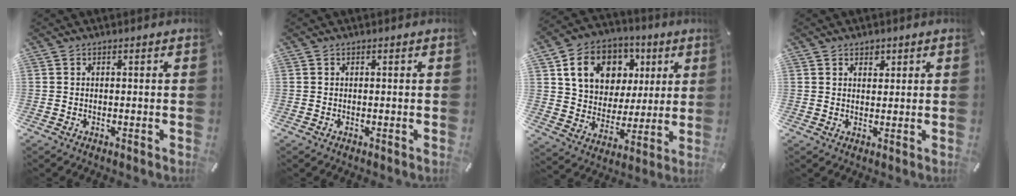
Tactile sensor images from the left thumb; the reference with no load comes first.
{"total": 0.0}
{"total": 14.7, "force": [5.9, 12.0, 6.1], "torque": [-0.108, -0.011, 0.117]}
{"total": 1.9, "force": [1.1, 1.6, 0.3], "torque": [0.008, -0.005, 0.016]}